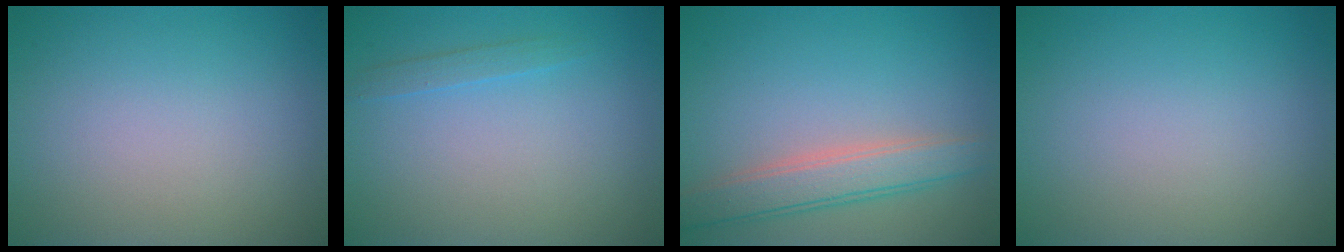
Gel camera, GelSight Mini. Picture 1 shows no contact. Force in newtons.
{"total": 1.0, "press": 1.0, "slide": 0.1}
{"total": 3.8, "press": 3.8, "slide": 0.2}
{"total": 0.0}